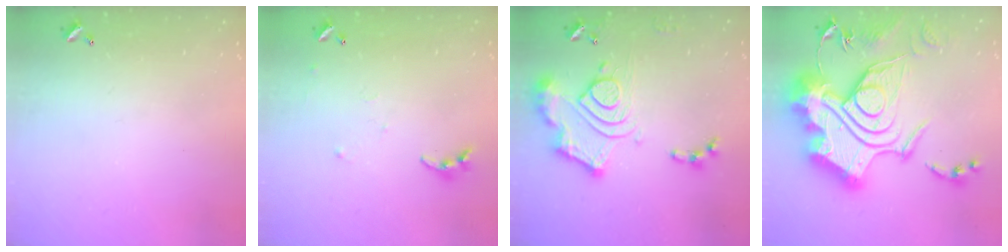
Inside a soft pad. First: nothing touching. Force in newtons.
{"total": 5.7, "press": 5.6, "slide": 0.6}
{"total": 16.2, "press": 16.1, "slide": 1.9}
{"total": 1.1, "press": 1.1, "slide": 0.0}